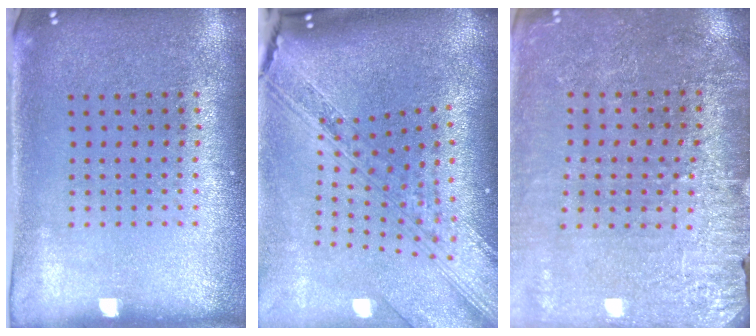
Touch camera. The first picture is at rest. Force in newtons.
{"total": 4.1, "press": 3.0, "slide": 2.8}
{"total": 2.8, "press": 2.8, "slide": 0.3}